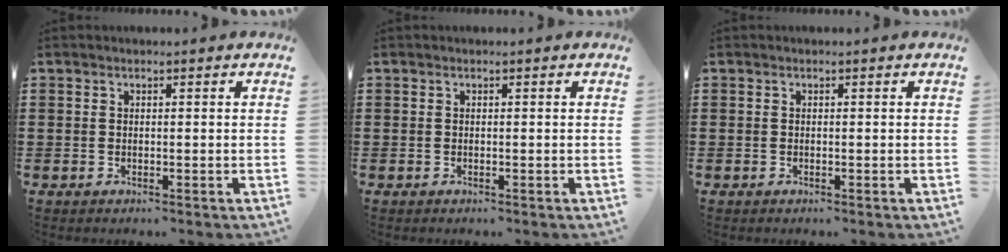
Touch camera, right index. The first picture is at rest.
{"total": 0.0}
{"total": 0.0}